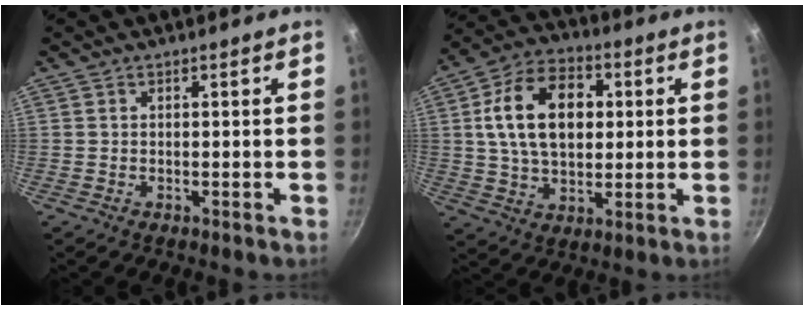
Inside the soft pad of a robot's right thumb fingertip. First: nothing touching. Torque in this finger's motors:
{"motor_torque": [-0.56, 1.41, 1.58, -0.19, 0.44]}